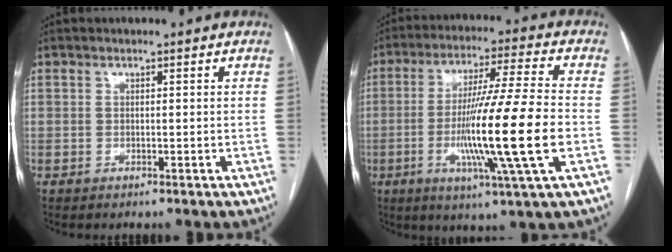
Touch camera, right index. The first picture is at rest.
{"total": 17.1, "force": [-3.5, -1.2, 16.7], "torque": [-0.302, -0.017, -0.068]}